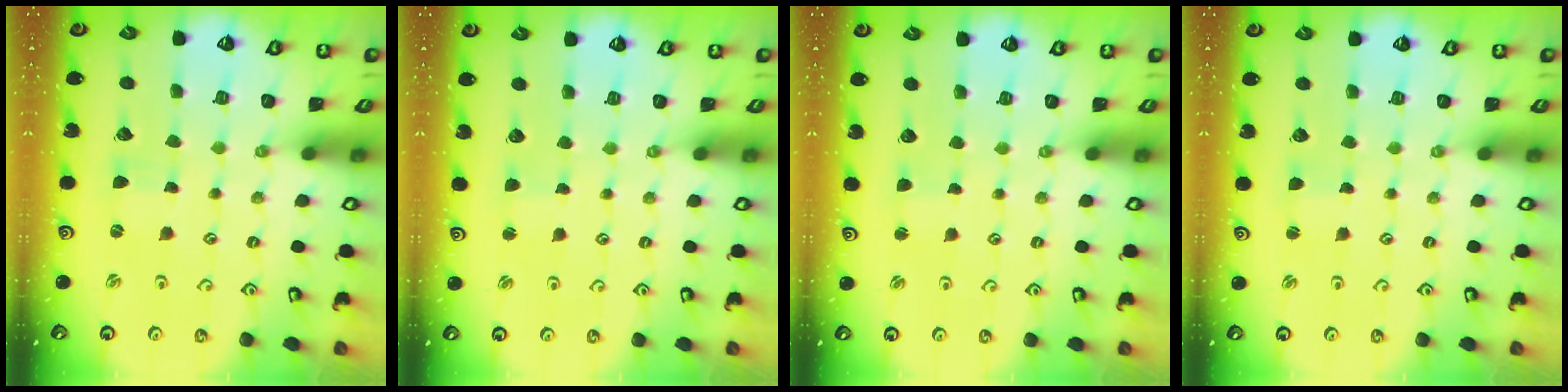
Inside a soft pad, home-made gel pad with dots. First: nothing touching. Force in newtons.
{"total": 1.4, "press": 1.3, "slide": 0.3}
{"total": 1.4, "press": 1.3, "slide": 0.3}
{"total": 0.6, "press": 0.6, "slide": 0.0}